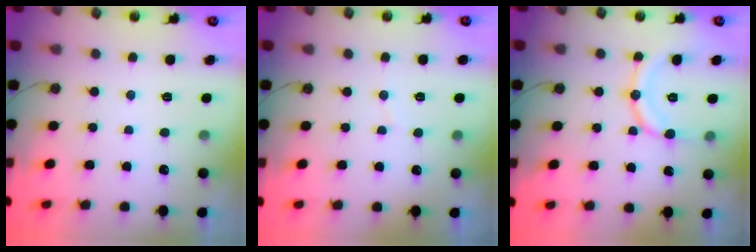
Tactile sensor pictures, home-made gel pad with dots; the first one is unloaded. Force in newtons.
{"total": 4.0, "press": 3.6, "slide": 1.7}
{"total": 11.4, "press": 11.3, "slide": 1.0}